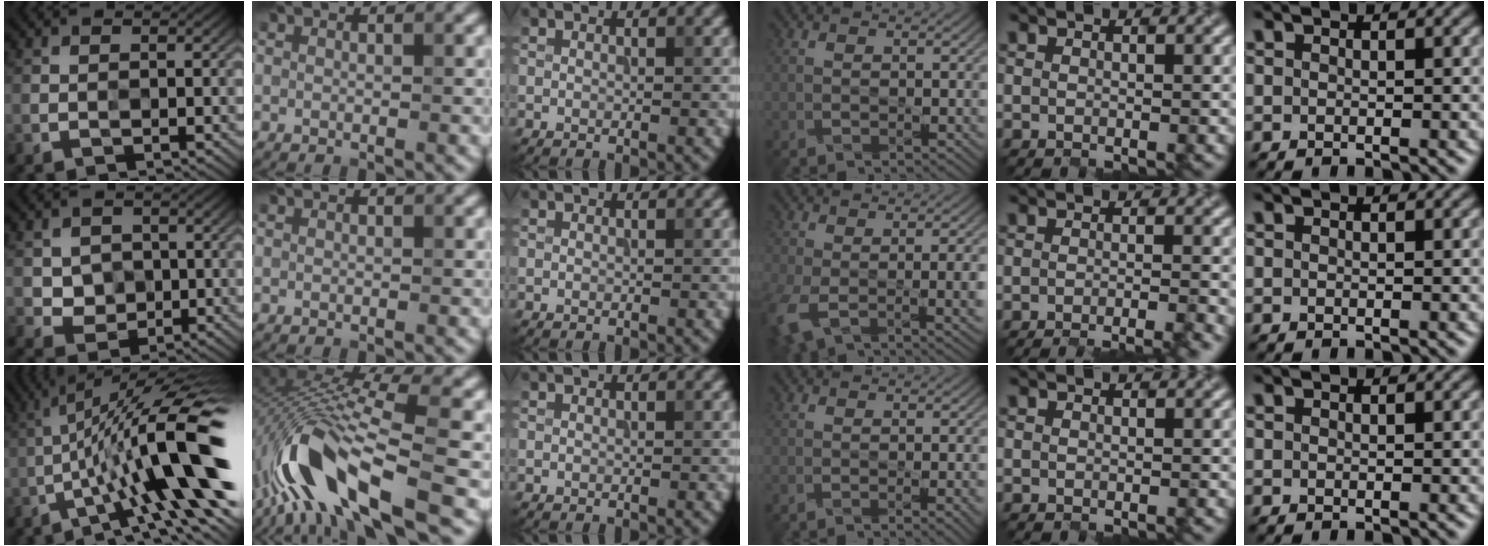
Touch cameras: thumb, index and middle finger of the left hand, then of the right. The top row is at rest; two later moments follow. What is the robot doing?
{"motion": "close", "object": "glasses case"}